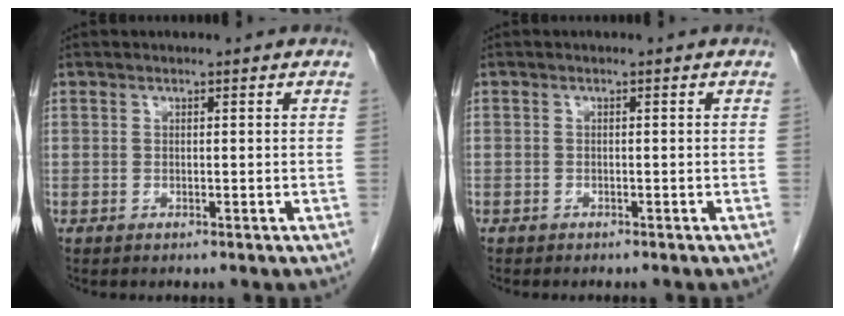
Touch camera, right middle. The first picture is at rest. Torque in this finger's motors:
{"motor_torque": [0.23, -0.24, -0.05, -0.17]}